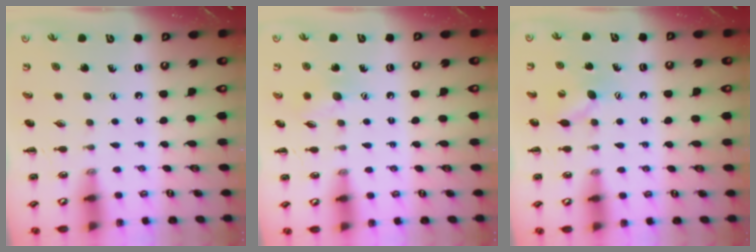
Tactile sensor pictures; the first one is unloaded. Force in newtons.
{"total": 6.8, "press": 6.7, "slide": 1.1}
{"total": 7.8, "press": 7.7, "slide": 1.1}